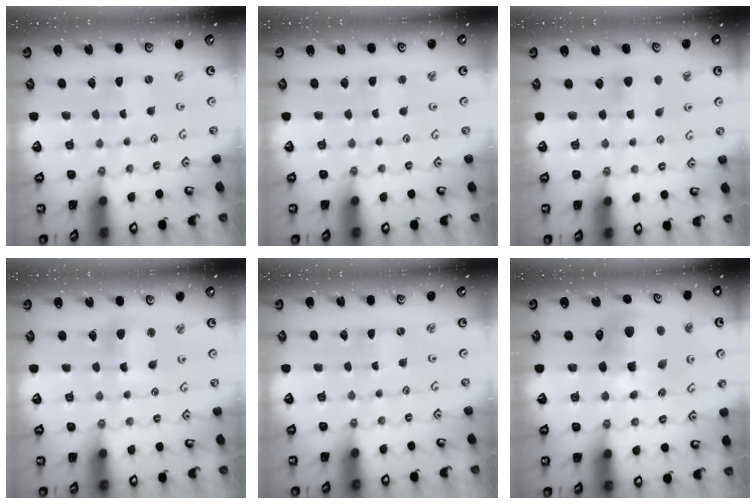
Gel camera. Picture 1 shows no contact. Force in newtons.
{"total": 2.3, "press": 2.3, "slide": 0.4}
{"total": 6.9, "press": 6.8, "slide": 1.0}
{"total": 9.1, "press": 9.0, "slide": 1.4}
{"total": 0.0}
{"total": 14.0, "press": 13.8, "slide": 2.2}